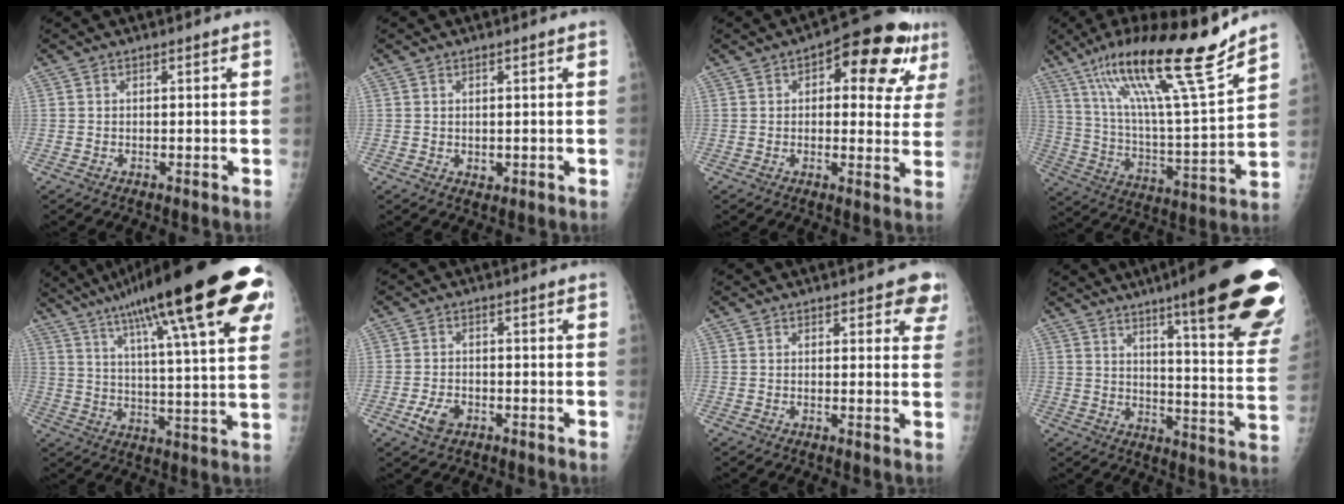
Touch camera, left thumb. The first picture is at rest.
{"total": 1.2, "force": [0.0, 0.9, 0.8], "torque": [-0.008, -0.003, 0.005]}
{"total": 14.9, "force": [5.9, 6.8, 11.8], "torque": [-0.109, 0.004, 0.067]}
{"total": 24.1, "force": [16.7, 1.9, 17.3], "torque": [-0.272, -0.064, 0.292]}
{"total": 30.1, "force": [16.6, 5.7, 24.5], "torque": [-0.341, -0.007, 0.245]}
{"total": 3.6, "force": [-1.7, 2.3, 2.2], "torque": [-0.041, 0.007, -0.029]}
{"total": 5.4, "force": [3.9, 2.3, 3.0], "torque": [0.003, -0.014, 0.034]}
{"total": 26.4, "force": [16.5, 3.6, 20.3], "torque": [-0.222, -0.072, 0.220]}